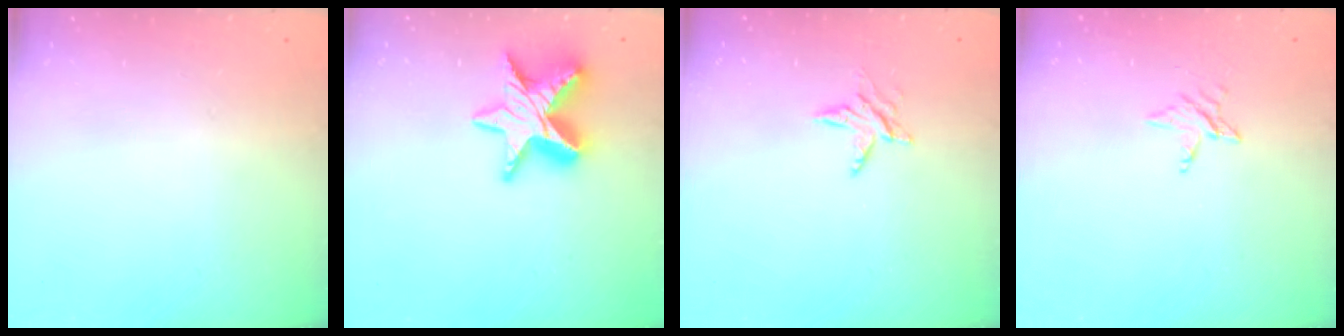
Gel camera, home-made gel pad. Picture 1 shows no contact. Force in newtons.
{"total": 13.4, "press": 13.3, "slide": 1.0}
{"total": 5.9, "press": 5.9, "slide": 0.5}
{"total": 3.6, "press": 3.6, "slide": 0.3}